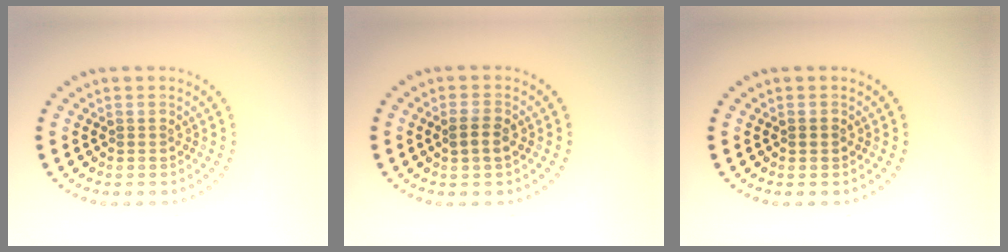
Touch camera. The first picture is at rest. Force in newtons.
{"total": 1.8, "press": 1.7, "slide": 0.4}
{"total": 0.8, "press": 0.8, "slide": 0.1}